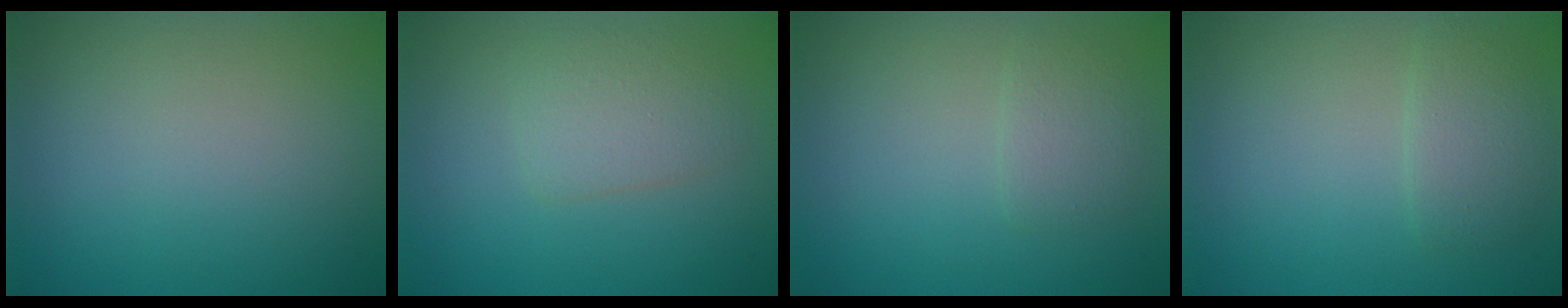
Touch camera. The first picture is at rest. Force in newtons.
{"total": 2.5, "press": 2.5, "slide": 0.1}
{"total": 1.6, "press": 1.6, "slide": 0.0}
{"total": 2.3, "press": 2.2, "slide": 0.1}